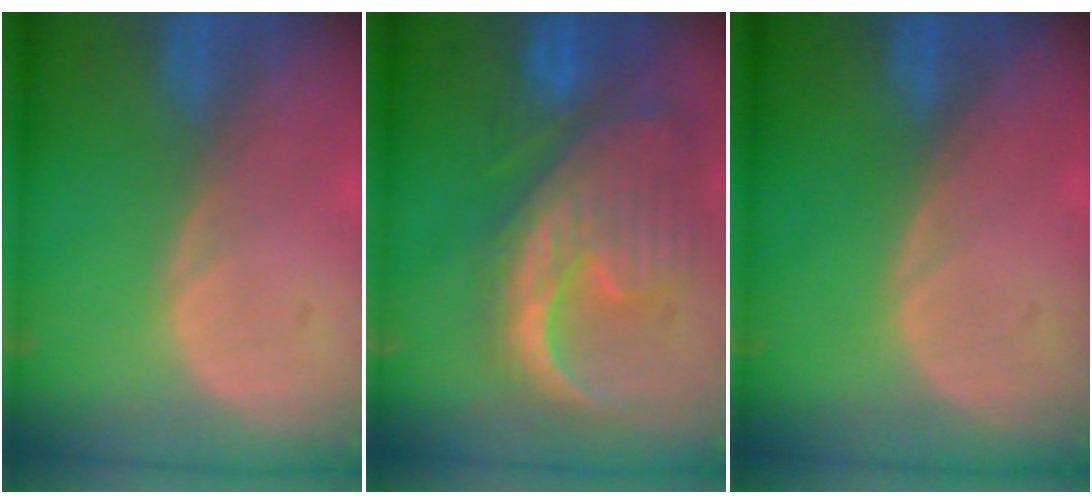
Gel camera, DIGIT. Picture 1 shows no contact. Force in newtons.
{"total": 13.0, "press": 11.2, "slide": 6.6}
{"total": 0.0}